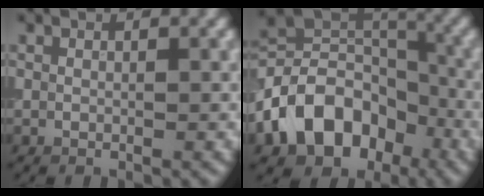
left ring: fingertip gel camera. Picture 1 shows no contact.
{"total": 11.1, "force": [-4.6, 8.0, 6.1], "torque": [-0.108, 0.006, -0.097]}